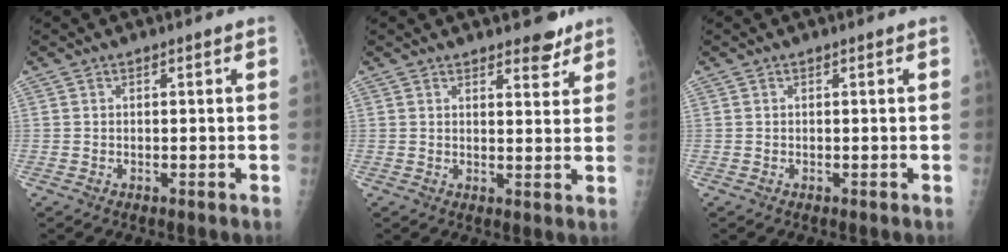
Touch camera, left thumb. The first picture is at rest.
{"total": 4.3, "force": [3.5, 1.8, 1.9], "torque": [-0.003, -0.023, 0.048]}
{"total": 0.0}